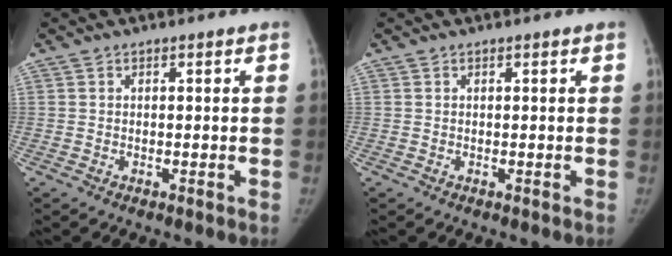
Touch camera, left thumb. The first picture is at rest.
{"total": 0.0}